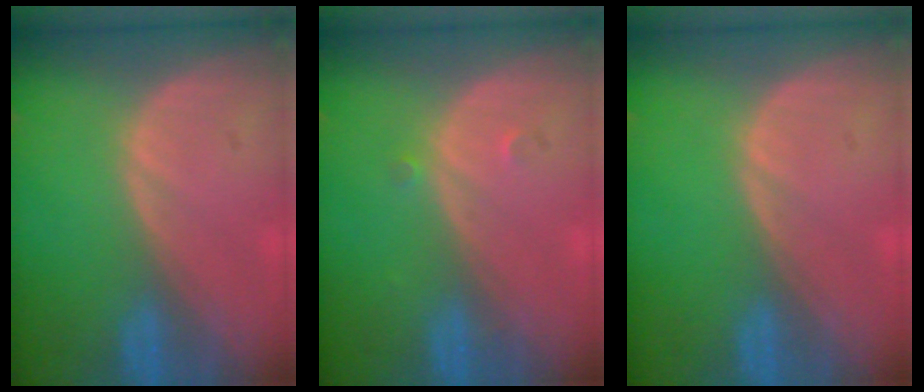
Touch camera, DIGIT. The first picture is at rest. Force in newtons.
{"total": 0.9, "press": 0.7, "slide": 0.5}
{"total": 0.0}